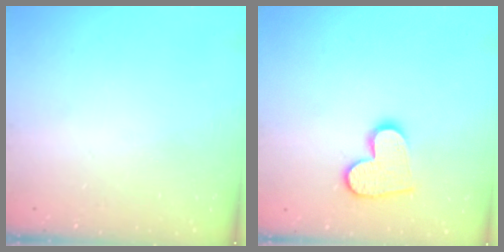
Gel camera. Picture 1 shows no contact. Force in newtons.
{"total": 12.2, "press": 12.2, "slide": 1.1}